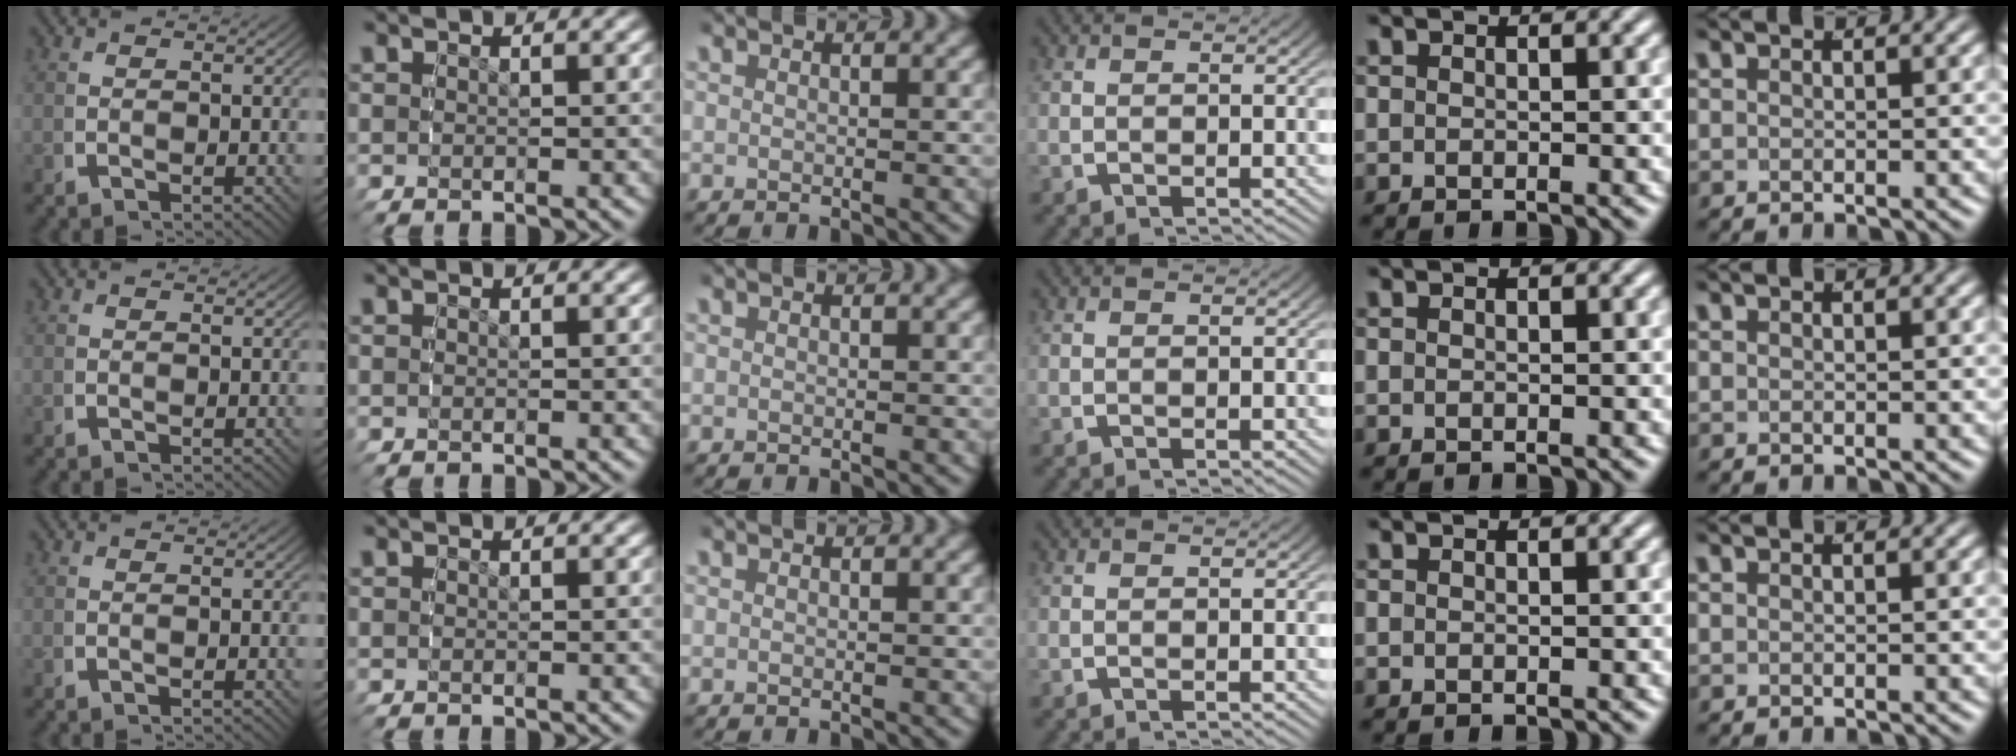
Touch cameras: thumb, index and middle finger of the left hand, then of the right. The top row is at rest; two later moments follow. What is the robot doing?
{"motion": "reach", "object": "measuring cup"}